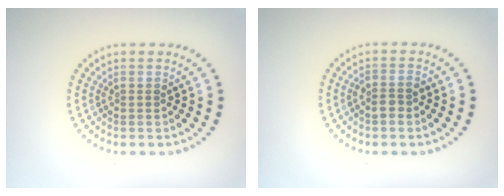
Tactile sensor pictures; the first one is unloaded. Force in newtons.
{"total": 1.5, "press": 1.3, "slide": 0.8}